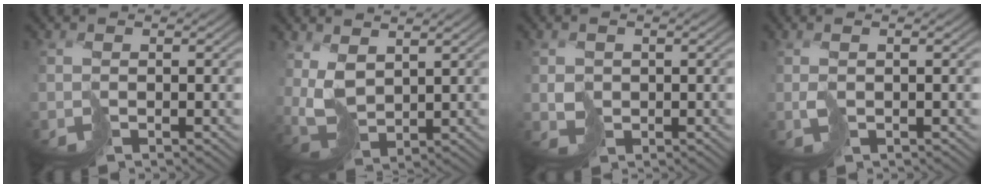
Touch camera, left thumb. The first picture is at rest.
{"total": 5.8, "force": [2.5, 3.0, 4.2], "torque": [-0.118, -0.001, 0.054]}
{"total": 2.3, "force": [0.2, 1.8, 1.4], "torque": [-0.035, -0.002, 0.007]}
{"total": 1.9, "force": [0.1, 0.4, 1.8], "torque": [-0.043, 0.005, 0.003]}